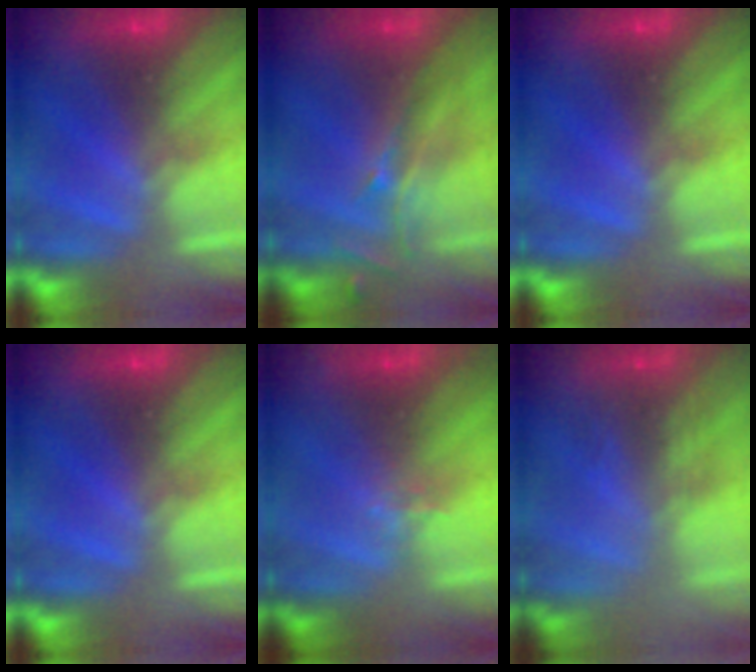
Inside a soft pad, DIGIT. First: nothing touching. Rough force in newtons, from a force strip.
{"total": 2.6}
{"total": 0.0}
{"total": 0.0}
{"total": 1.6}
{"total": 3.5}